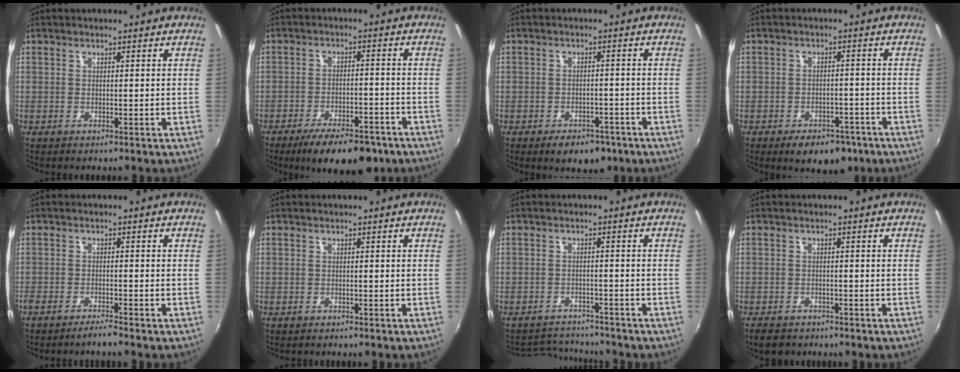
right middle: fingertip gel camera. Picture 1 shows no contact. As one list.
[{"total": 13.3, "force": [-9.7, 4.7, 7.9], "torque": [-0.147, -0.015, -0.141]}, {"total": 6.3, "force": [-4.1, 3.9, 2.7], "torque": [-0.048, 0.012, -0.044]}, {"total": 8.0, "force": [-5.3, 4.8, 3.7], "torque": [-0.066, 0.014, -0.056]}, {"total": 2.5, "force": [-2.2, -0.4, 1.1], "torque": [-0.033, -0.005, -0.045]}, {"total": 0.5, "force": [-0.4, 0.3, -0.1], "torque": [-0.001, 0.000, -0.008]}, {"total": 5.7, "force": [-5.5, 1.5, -0.1], "torque": [-0.014, 0.016, -0.087]}, {"total": 4.0, "force": [-3.2, 2.0, 1.5], "torque": [-0.043, -0.009, -0.052]}]